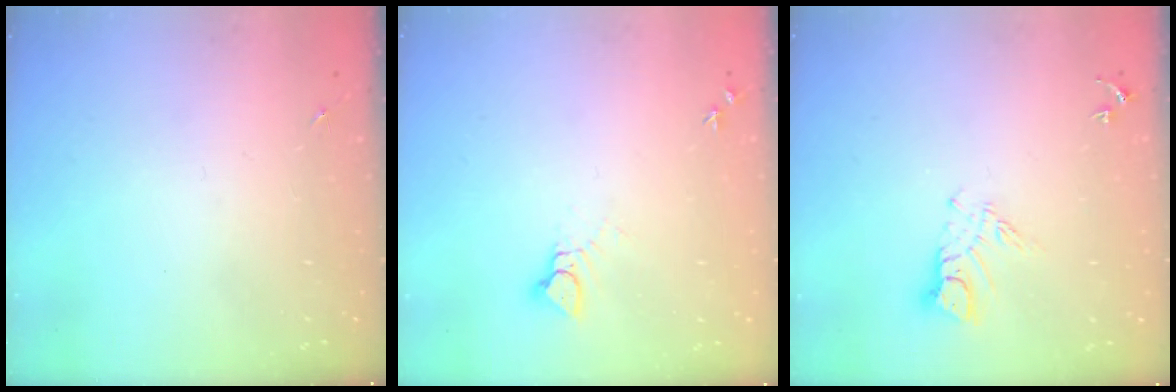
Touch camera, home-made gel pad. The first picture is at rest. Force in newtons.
{"total": 3.7, "press": 3.7, "slide": 0.3}
{"total": 7.7, "press": 7.7, "slide": 0.7}